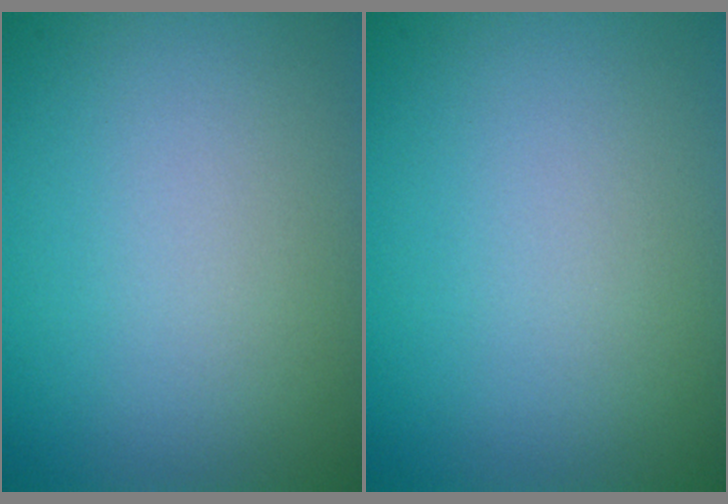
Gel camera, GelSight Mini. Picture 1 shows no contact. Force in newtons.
{"total": 0.0}